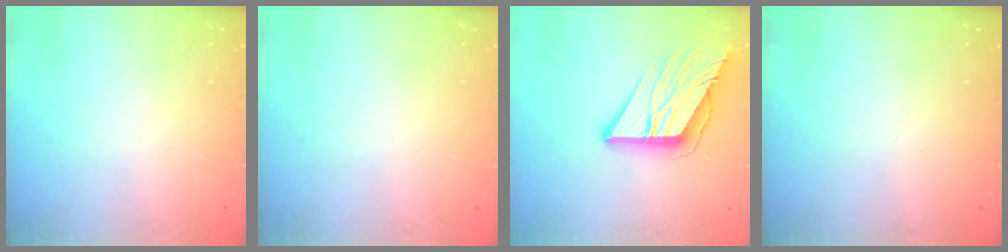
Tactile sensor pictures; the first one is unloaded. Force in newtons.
{"total": 0.0}
{"total": 11.3, "press": 11.2, "slide": 1.5}
{"total": 0.0}